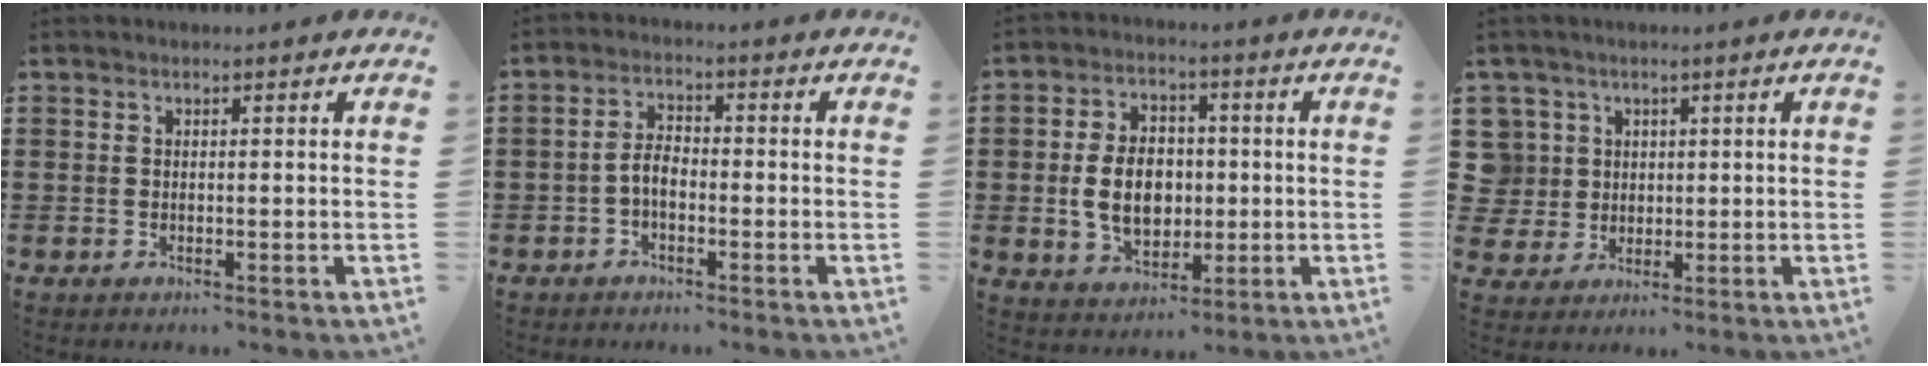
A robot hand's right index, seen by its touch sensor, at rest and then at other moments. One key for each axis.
{"total": 3.4, "fx": -1.3, "fy": 1.7, "fz": 2.7, "tx": -0.065, "ty": 0.002, "tz": -0.029}
{"total": 8.4, "fx": -0.4, "fy": 6.0, "fz": 5.9, "tx": -0.121, "ty": 0.004, "tz": -0.013}
{"total": 5.5, "fx": 1.3, "fy": 5.4, "fz": 0.4, "tx": -0.043, "ty": 0.013, "tz": 0.024}